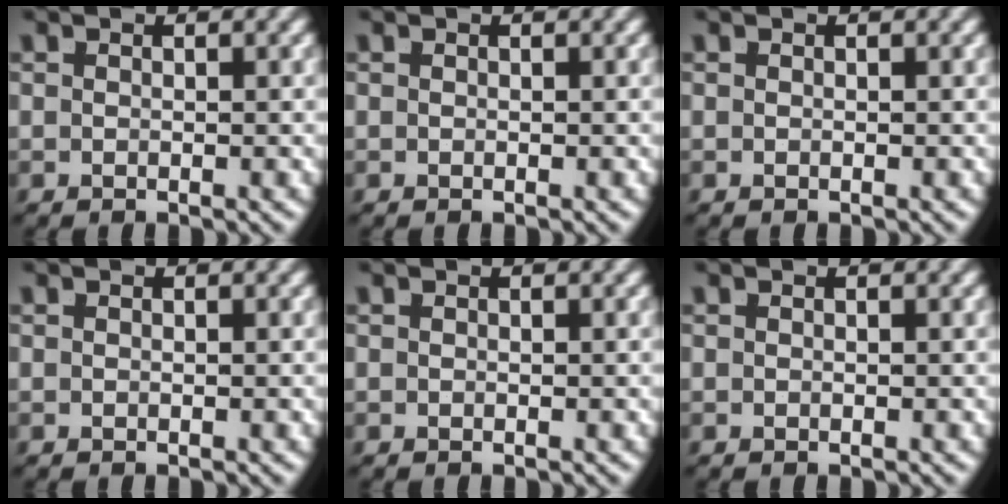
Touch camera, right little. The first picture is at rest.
{"total": 0.0}
{"total": 0.0}
{"total": 0.0}
{"total": 0.0}
{"total": 0.0}